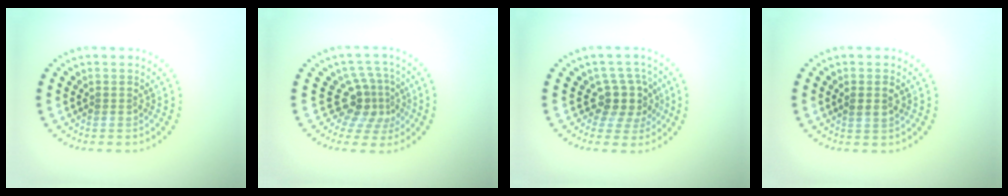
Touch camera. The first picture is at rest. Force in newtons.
{"total": 3.6, "press": 2.6, "slide": 2.6}
{"total": 3.5, "press": 2.7, "slide": 2.2}
{"total": 1.6, "press": 1.5, "slide": 0.4}